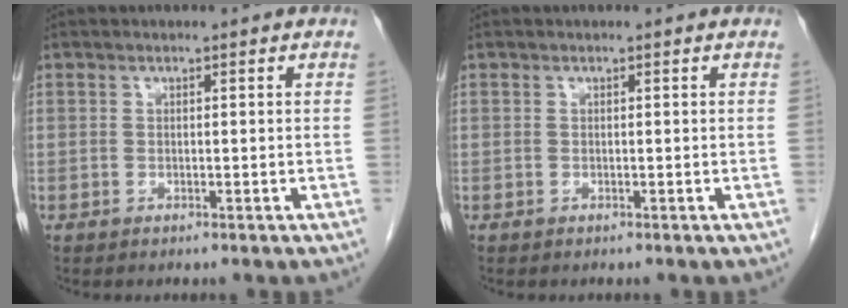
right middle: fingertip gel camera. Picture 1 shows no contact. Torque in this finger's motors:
{"motor_torque": [0.40, -0.27, 0.02, 0.01]}